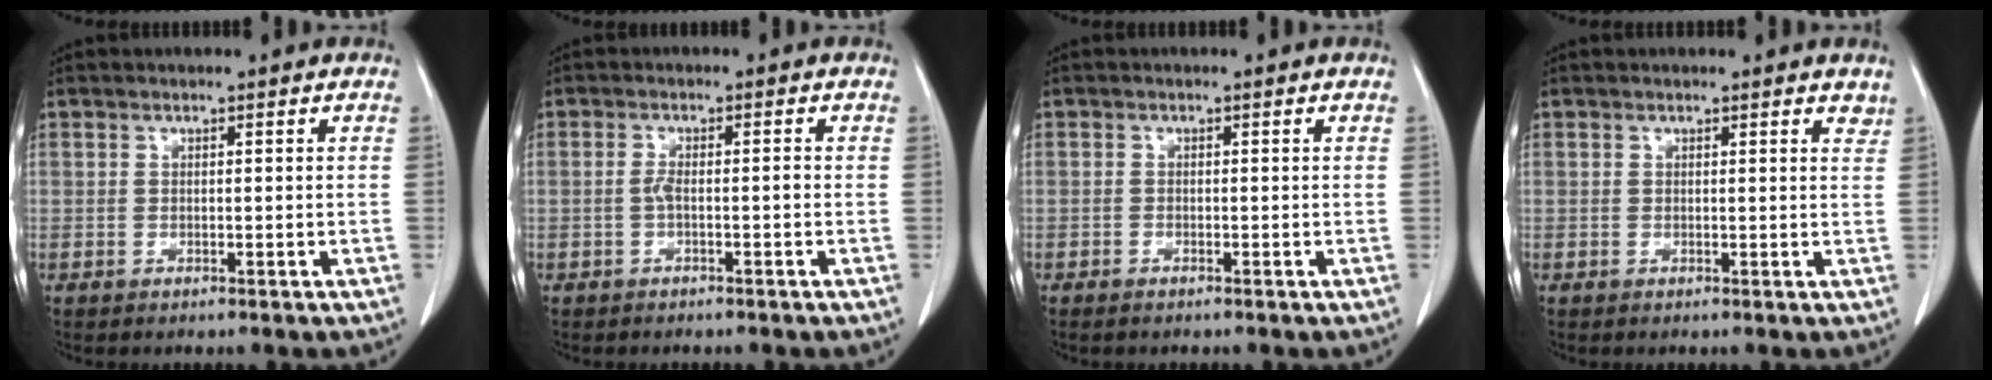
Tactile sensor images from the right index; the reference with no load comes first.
{"total": 2.0, "force": [-0.6, 0.3, 1.9], "torque": [-0.034, 0.002, -0.011]}
{"total": 0.6, "force": [-0.6, 0.1, 0.3], "torque": [-0.007, -0.001, -0.006]}
{"total": 2.4, "force": [2.2, 0.7, 0.6], "torque": [-0.001, -0.006, 0.011]}